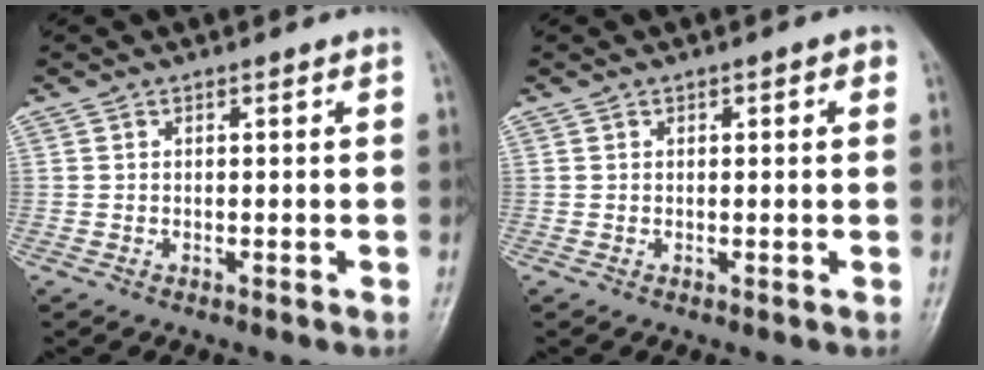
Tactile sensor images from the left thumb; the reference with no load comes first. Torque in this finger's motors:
{"motor_torque": [-0.13, 0.12, -0.35, -0.12, 0.00]}